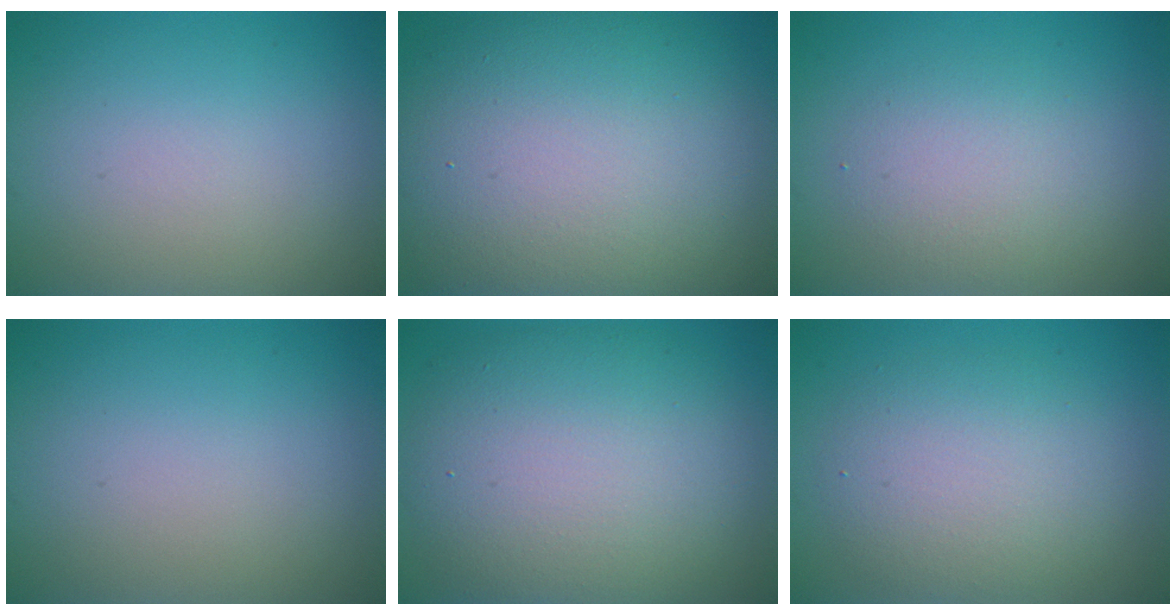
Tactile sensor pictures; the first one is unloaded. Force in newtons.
{"total": 14.9, "press": 14.9, "slide": 1.0}
{"total": 3.0, "press": 3.0, "slide": 0.2}
{"total": 0.0}
{"total": 10.1, "press": 10.1, "slide": 0.5}
{"total": 4.6, "press": 4.6, "slide": 0.6}